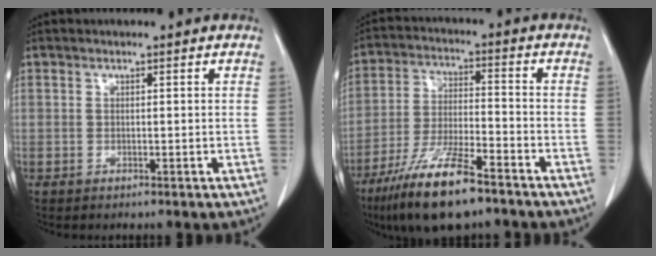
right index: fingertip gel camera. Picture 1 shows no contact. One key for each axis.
{"total": 13.4, "fx": -9.3, "fy": 2.2, "fz": 9.4, "tx": -0.185, "ty": -0.027, "tz": -0.166}